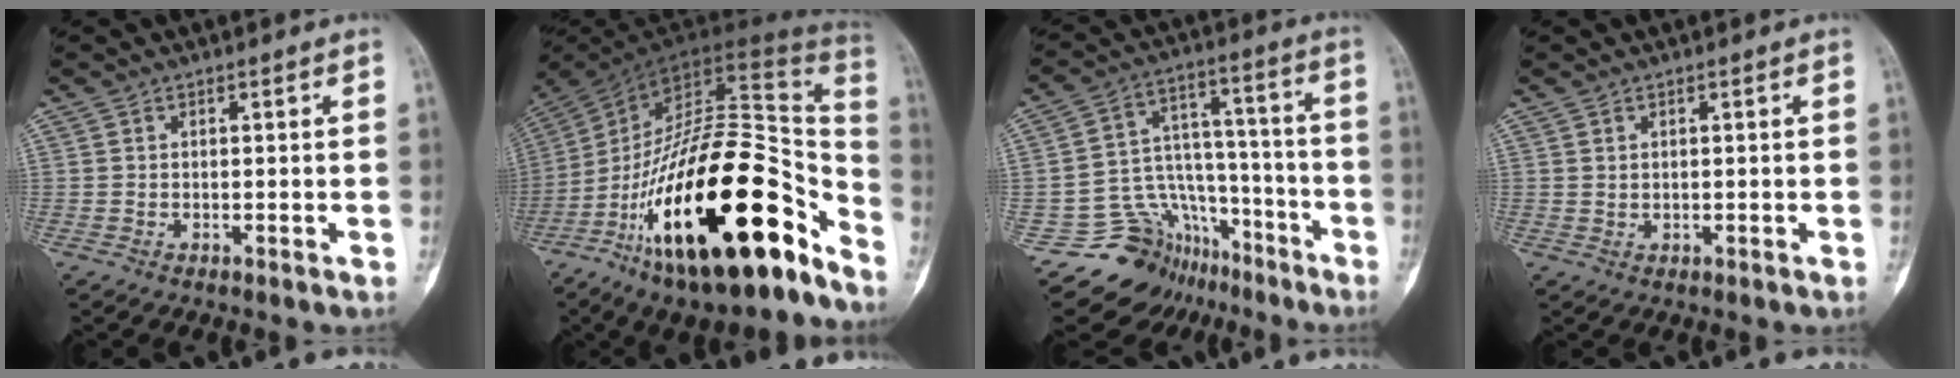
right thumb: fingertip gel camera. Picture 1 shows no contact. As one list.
[{"total": 34.3, "force": [-17.3, 12.8, 26.8], "torque": [-0.372, 0.085, -0.277]}, {"total": 14.8, "force": [-10.0, 10.6, 2.4], "torque": [-0.008, 0.141, -0.154]}, {"total": 0.6, "force": [0.4, 0.4, 0.3], "torque": [0.001, -0.002, 0.007]}]